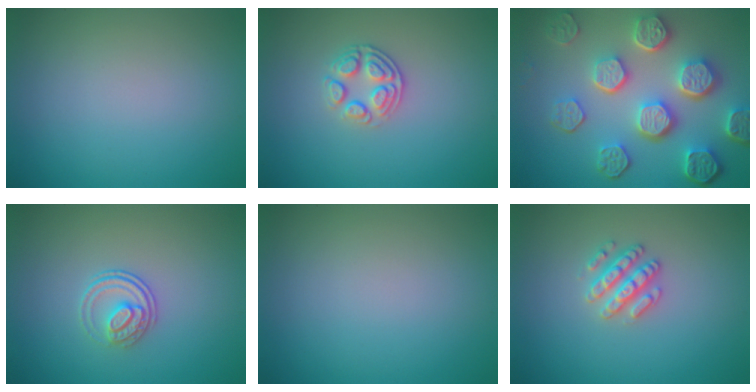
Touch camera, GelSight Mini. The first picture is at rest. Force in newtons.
{"total": 2.7, "press": 2.4, "slide": 1.2}
{"total": 8.3, "press": 6.2, "slide": 5.5}
{"total": 2.3, "press": 1.7, "slide": 1.5}
{"total": 0.0}
{"total": 2.6, "press": 2.6, "slide": 0.3}